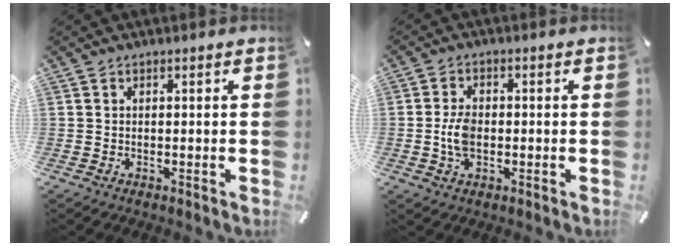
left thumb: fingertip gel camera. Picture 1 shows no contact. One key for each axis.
{"total": 5.1, "fx": -0.6, "fy": 3.2, "fz": 4.0, "tx": -0.094, "ty": -0.001, "tz": -0.015}